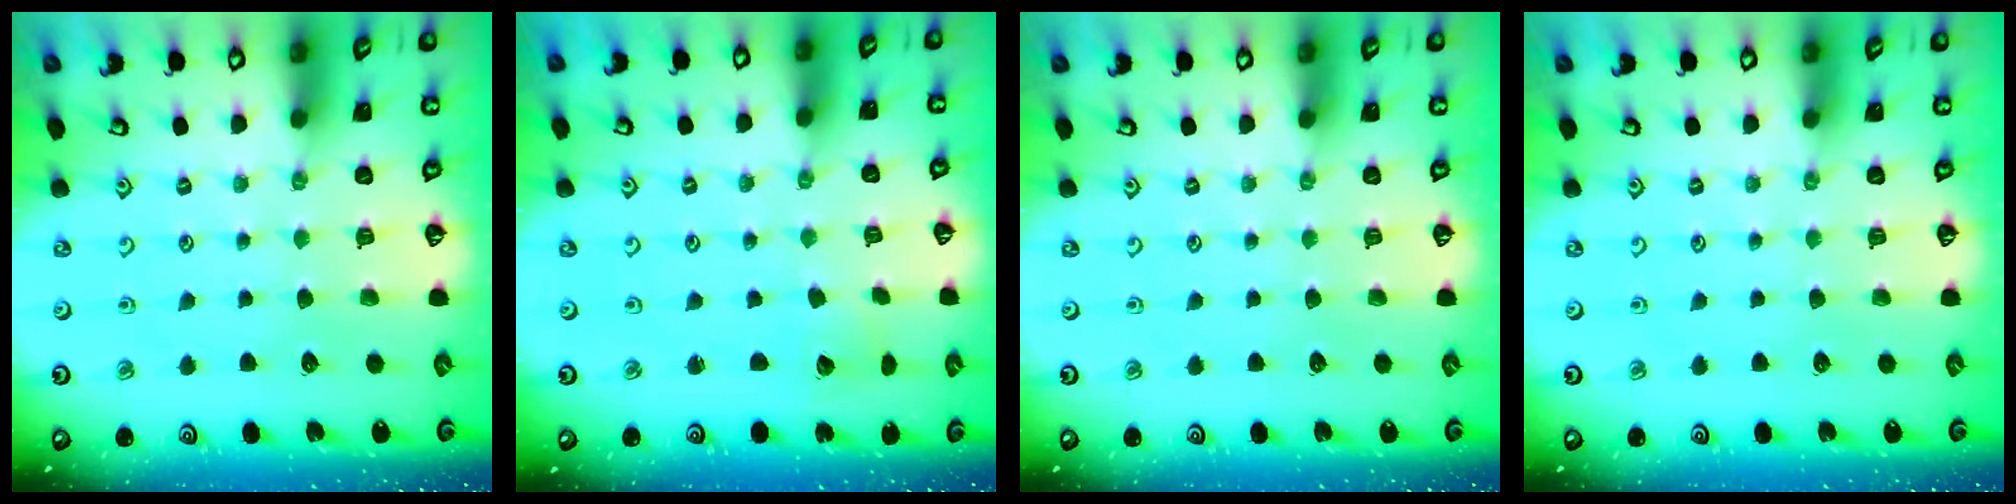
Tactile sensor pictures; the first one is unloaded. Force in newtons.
{"total": 3.3, "press": 3.3, "slide": 0.2}
{"total": 0.0}
{"total": 0.0}